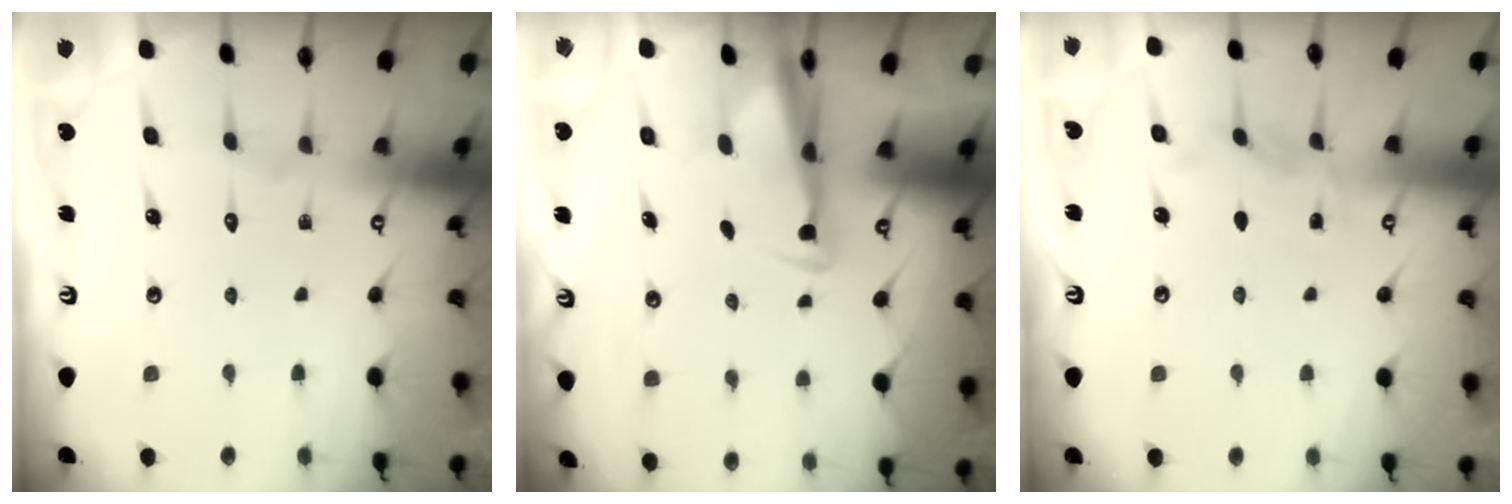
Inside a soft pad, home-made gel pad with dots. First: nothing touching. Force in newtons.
{"total": 3.4, "press": 3.3, "slide": 0.8}
{"total": 4.4, "press": 4.4, "slide": 0.1}